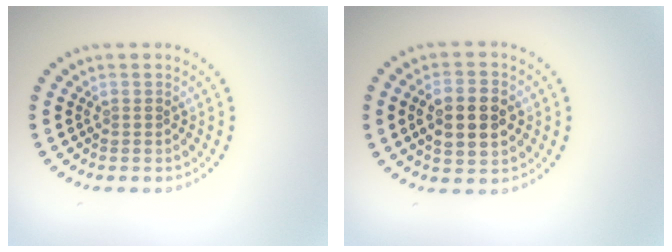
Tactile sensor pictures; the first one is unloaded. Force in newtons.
{"total": 5.0, "press": 5.0, "slide": 0.2}